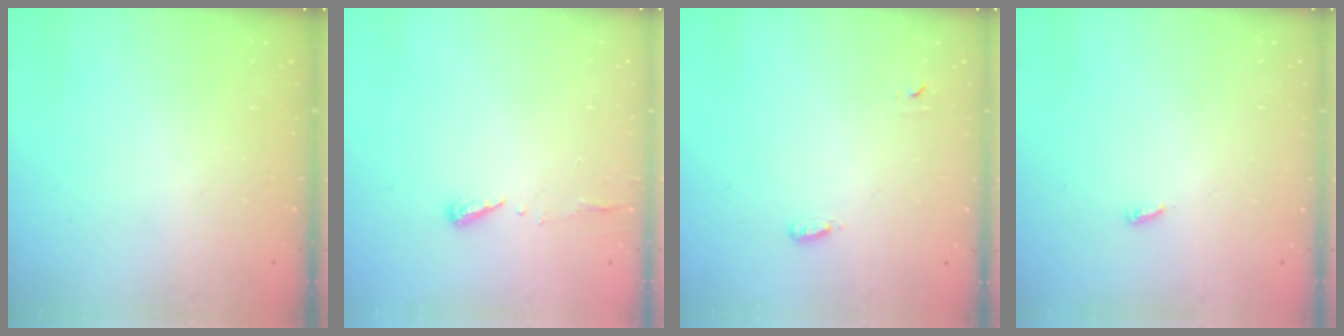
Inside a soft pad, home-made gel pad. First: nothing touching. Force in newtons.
{"total": 6.3, "press": 6.3, "slide": 0.5}
{"total": 3.7, "press": 3.3, "slide": 1.6}
{"total": 2.5, "press": 2.5, "slide": 0.2}